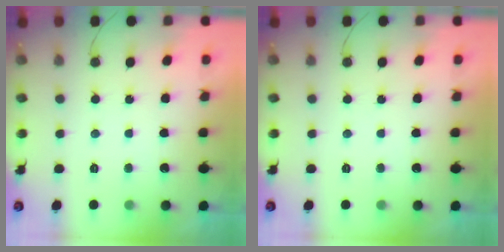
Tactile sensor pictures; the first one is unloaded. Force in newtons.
{"total": 0.0}